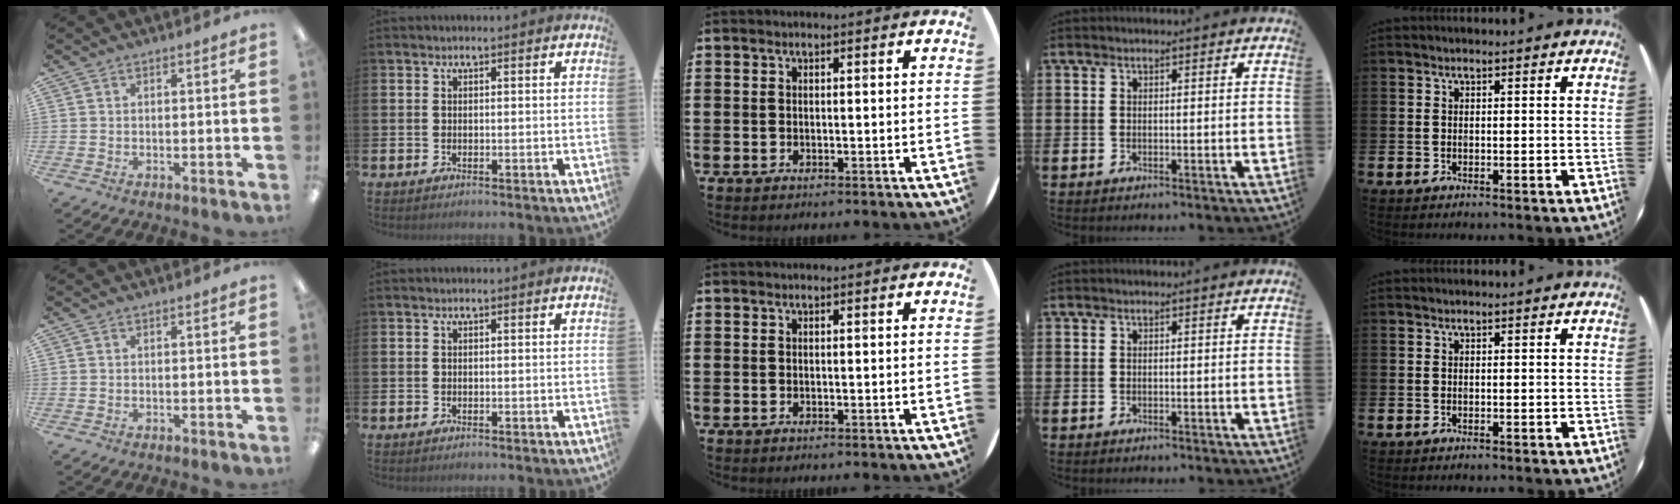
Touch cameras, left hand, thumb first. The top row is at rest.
{}